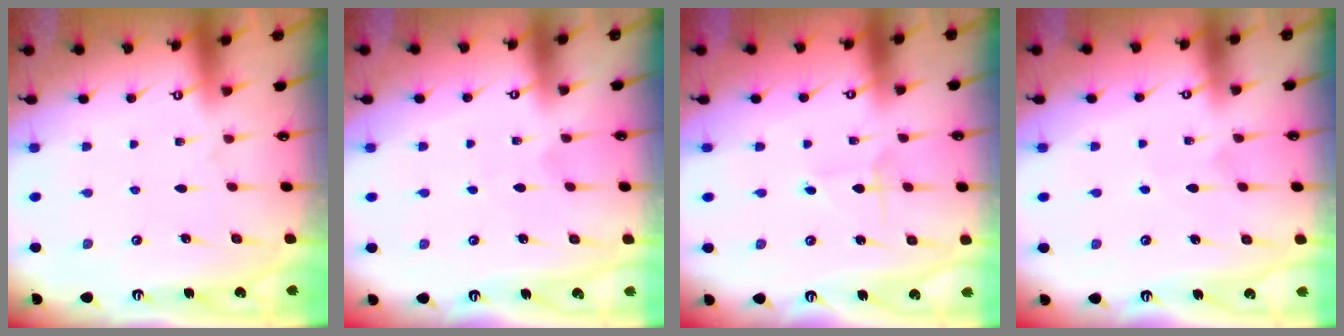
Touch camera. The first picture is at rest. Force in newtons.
{"total": 2.5, "press": 2.5, "slide": 0.2}
{"total": 1.8, "press": 1.8, "slide": 0.2}
{"total": 3.8, "press": 3.8, "slide": 0.4}